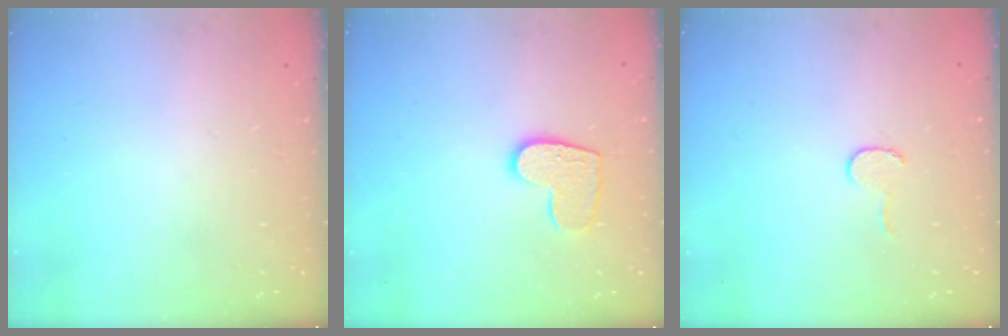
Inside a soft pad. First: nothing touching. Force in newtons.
{"total": 9.8, "press": 9.8, "slide": 0.3}
{"total": 3.9, "press": 3.9, "slide": 0.3}